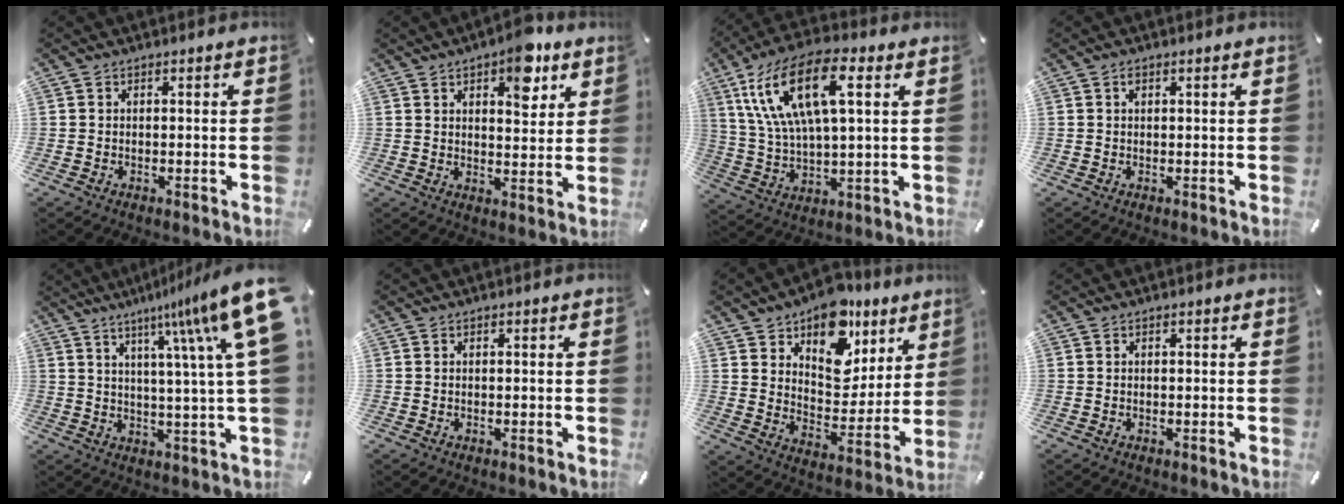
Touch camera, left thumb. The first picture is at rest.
{"total": 10.0, "force": [5.8, 5.0, 6.4], "torque": [-0.067, -0.031, 0.094]}
{"total": 17.4, "force": [7.3, 7.1, 14.1], "torque": [-0.312, -0.004, 0.123]}
{"total": 0.9, "force": [0.4, 0.2, 0.8], "torque": [-0.016, 0.001, 0.006]}
{"total": 17.6, "force": [8.2, 0.9, 15.5], "torque": [-0.245, -0.053, 0.115]}
{"total": 0.0}
{"total": 15.2, "force": [10.5, 9.3, 5.9], "torque": [-0.078, -0.091, 0.186]}
{"total": 0.0}